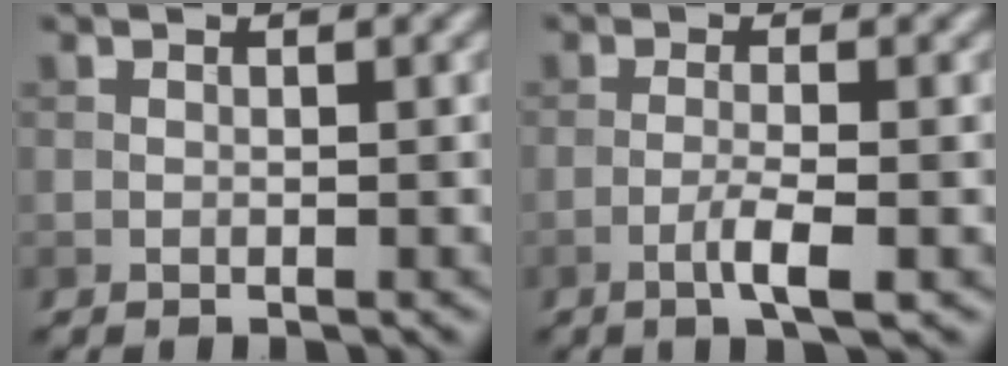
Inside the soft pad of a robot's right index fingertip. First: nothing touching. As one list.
[{"total": 3.1, "force": [-1.2, 0.4, 2.8], "torque": [-0.049, 0.005, -0.028]}]